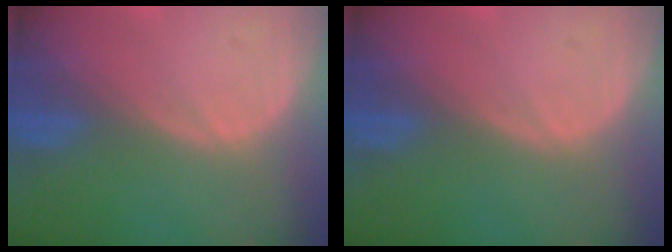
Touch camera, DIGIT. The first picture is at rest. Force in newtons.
{"total": 0.0}